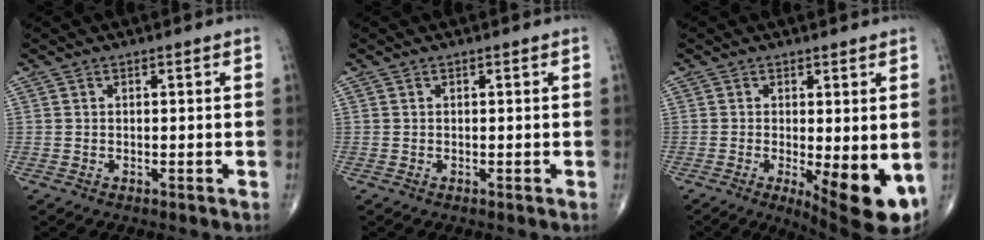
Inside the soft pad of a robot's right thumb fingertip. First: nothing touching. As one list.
[{"total": 0.0}, {"total": 10.6, "force": [-2.4, 3.4, 9.8], "torque": [-0.128, -0.022, -0.024]}]